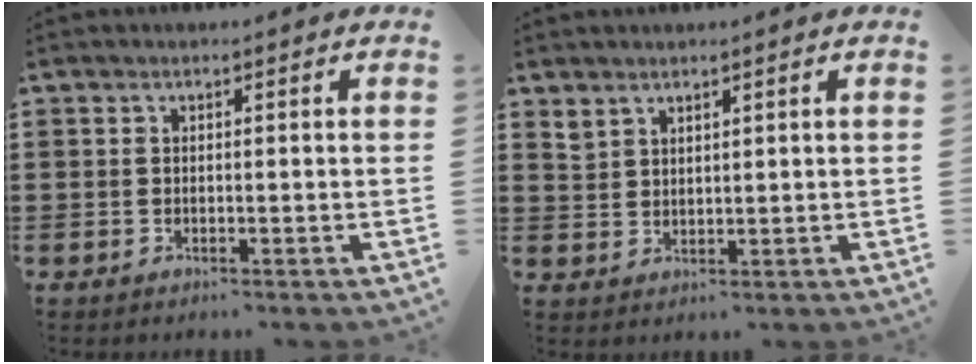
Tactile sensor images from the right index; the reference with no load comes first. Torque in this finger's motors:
{"motor_torque": [-0.15, -0.16, 0.00, 0.01]}